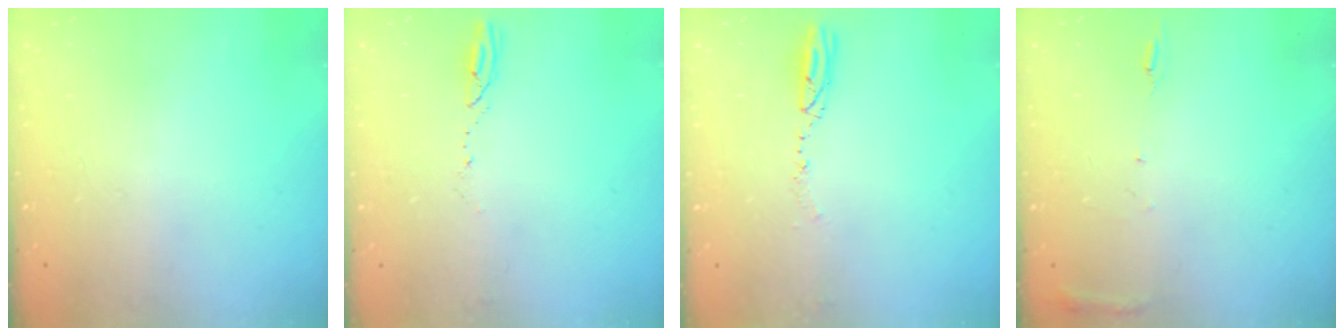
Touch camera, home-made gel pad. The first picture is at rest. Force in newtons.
{"total": 2.6, "press": 2.6, "slide": 0.3}
{"total": 3.6, "press": 3.5, "slide": 0.7}
{"total": 5.7, "press": 5.7, "slide": 0.6}